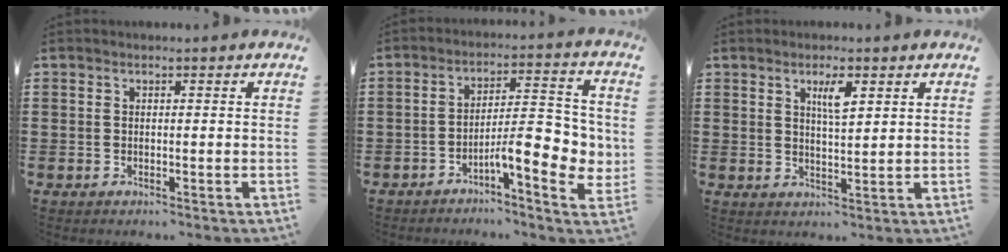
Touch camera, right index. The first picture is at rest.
{"total": 9.0, "force": [-2.8, 2.8, 8.1], "torque": [-0.116, -0.015, -0.051]}
{"total": 3.7, "force": [1.9, 0.9, 3.0], "torque": [-0.048, 0.000, 0.027]}